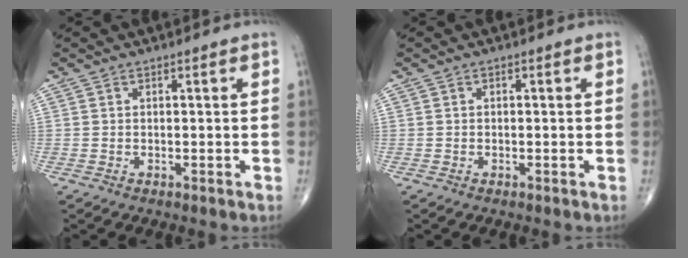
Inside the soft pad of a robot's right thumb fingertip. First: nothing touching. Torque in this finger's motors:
{"motor_torque": [-0.09, -0.20, 0.04, 0.13, -0.08]}